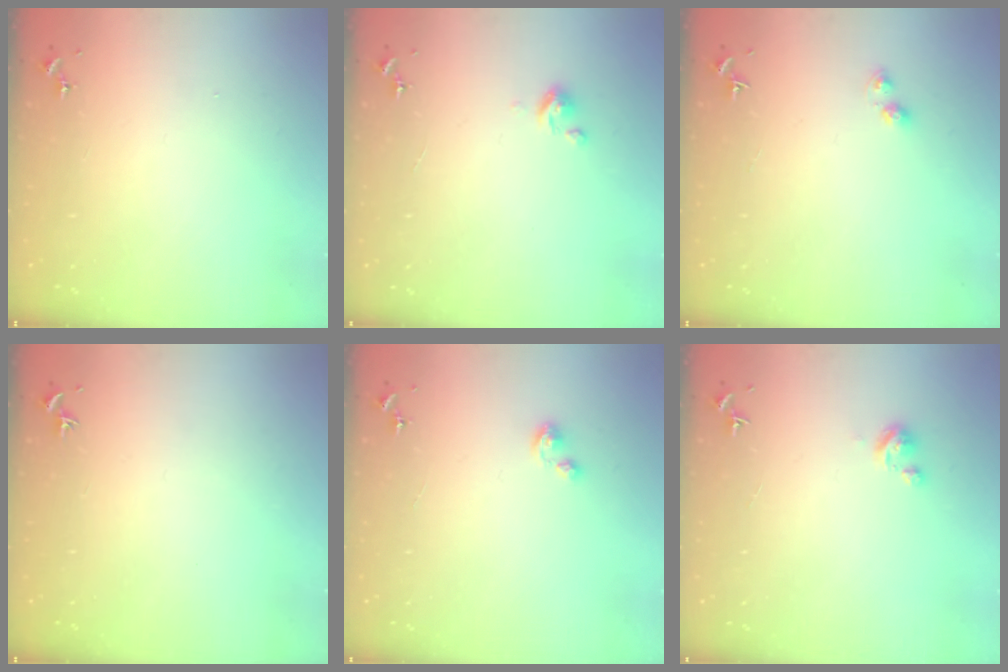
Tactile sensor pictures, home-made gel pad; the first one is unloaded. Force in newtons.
{"total": 4.4, "press": 4.4, "slide": 0.3}
{"total": 2.9, "press": 2.9, "slide": 0.5}
{"total": 0.0}
{"total": 3.2, "press": 3.2, "slide": 0.2}
{"total": 3.4, "press": 3.3, "slide": 0.3}